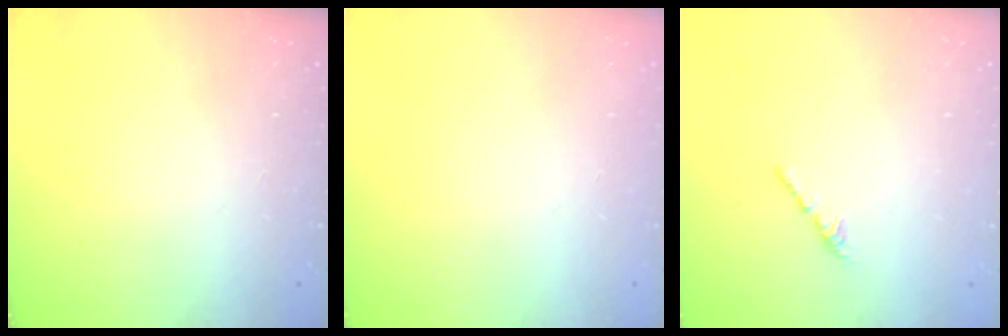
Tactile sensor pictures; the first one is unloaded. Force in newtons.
{"total": 0.0}
{"total": 2.4, "press": 2.3, "slide": 0.8}